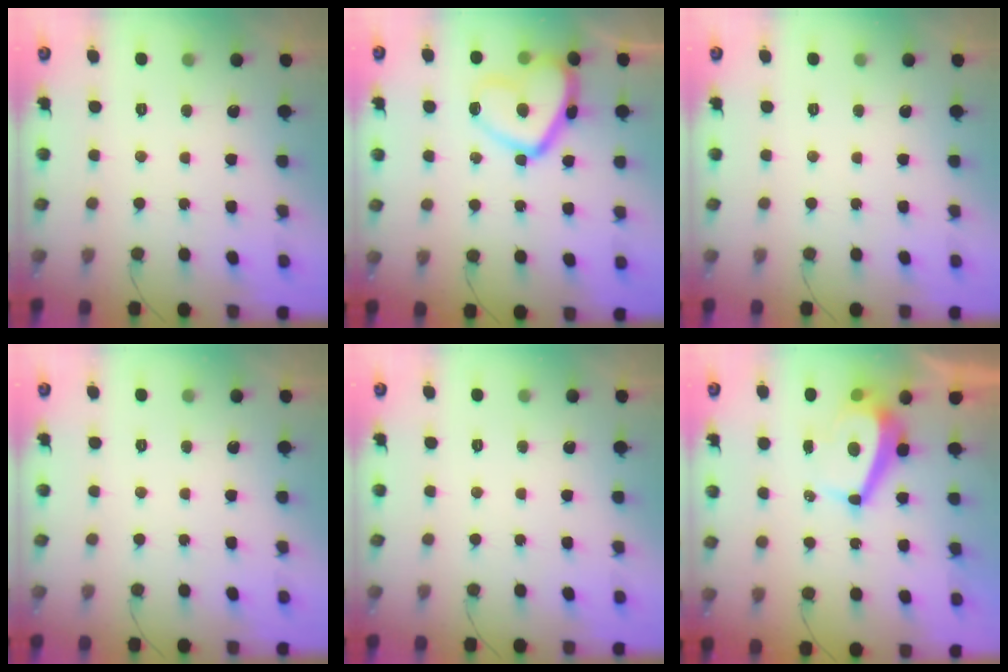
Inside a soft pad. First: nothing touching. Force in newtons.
{"total": 14.1, "press": 14.0, "slide": 1.2}
{"total": 0.0}
{"total": 0.0}
{"total": 0.0}
{"total": 6.1, "press": 6.1, "slide": 0.8}